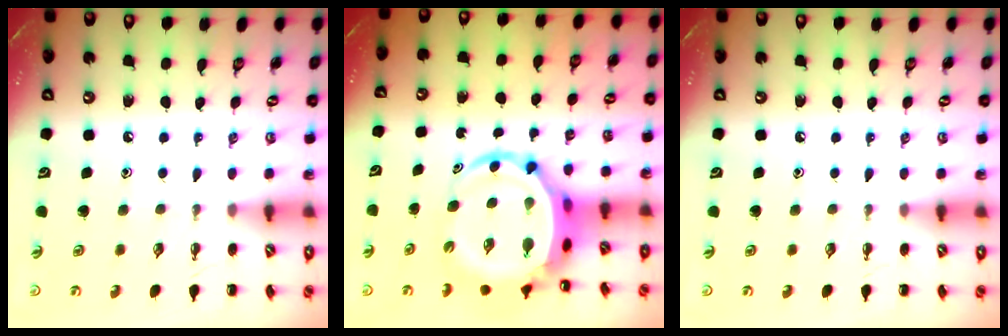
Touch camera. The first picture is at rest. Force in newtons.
{"total": 8.3, "press": 8.0, "slide": 2.3}
{"total": 0.0}